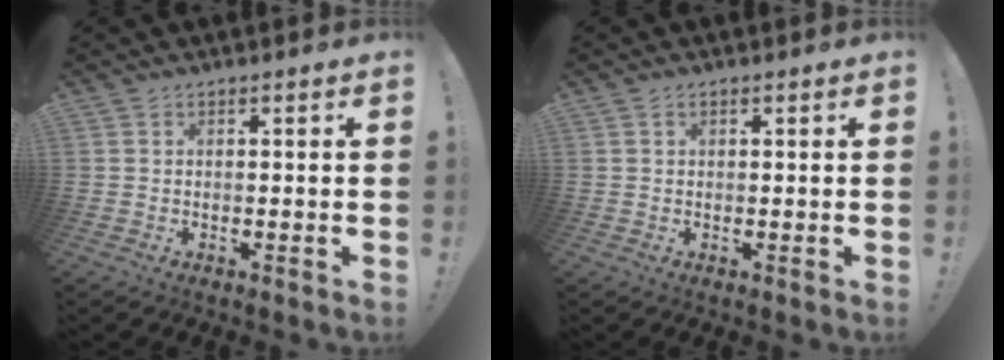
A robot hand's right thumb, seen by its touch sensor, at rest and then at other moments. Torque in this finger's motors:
{"motor_torque": [-0.07, -0.16, -0.27, 0.27, 0.07]}